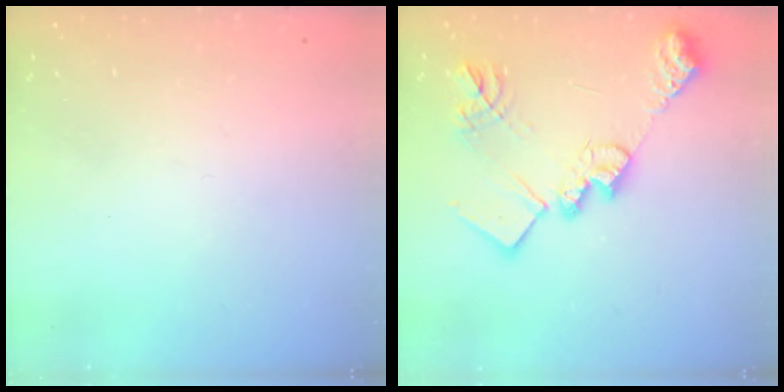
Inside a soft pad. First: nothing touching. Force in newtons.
{"total": 20.8, "press": 20.8, "slide": 1.4}